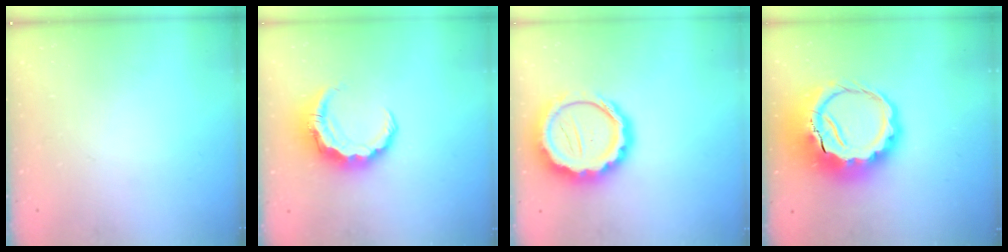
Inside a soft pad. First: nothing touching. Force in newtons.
{"total": 8.4, "press": 8.3, "slide": 1.3}
{"total": 14.4, "press": 14.2, "slide": 2.9}
{"total": 14.2, "press": 13.9, "slide": 3.1}